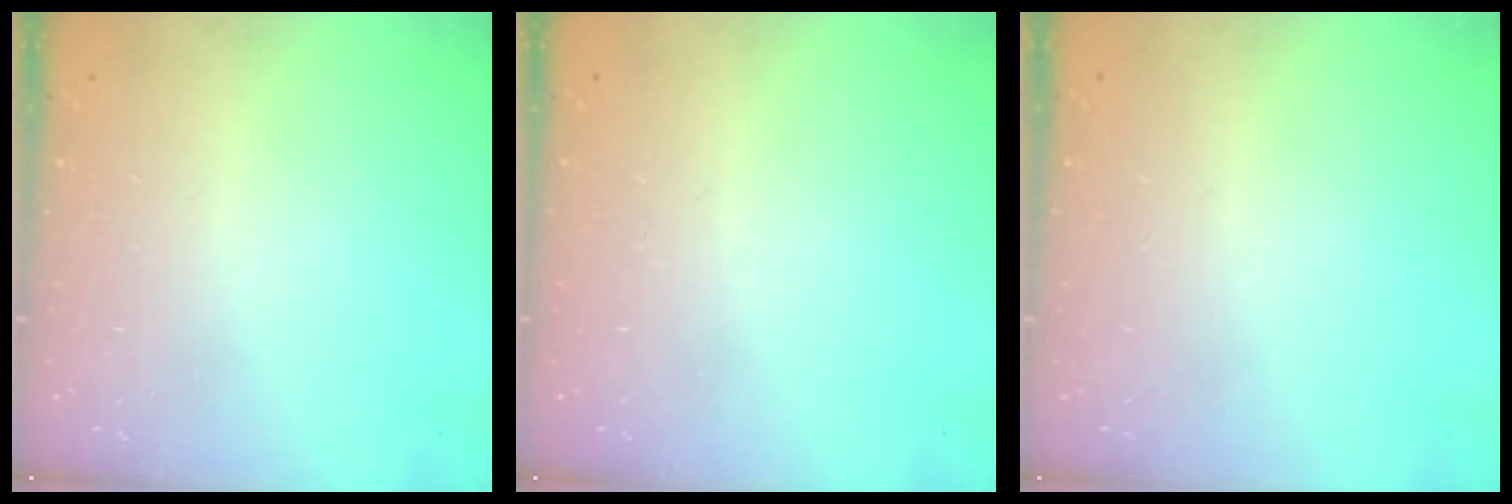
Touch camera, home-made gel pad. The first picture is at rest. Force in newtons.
{"total": 0.0}
{"total": 0.0}